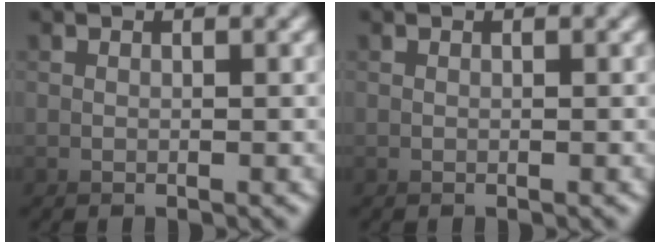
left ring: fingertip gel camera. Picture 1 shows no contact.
{"total": 0.0}